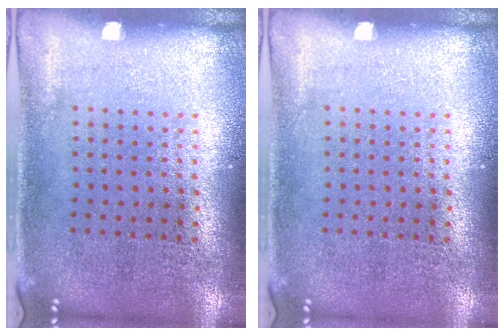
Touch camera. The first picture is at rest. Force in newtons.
{"total": 0.0}